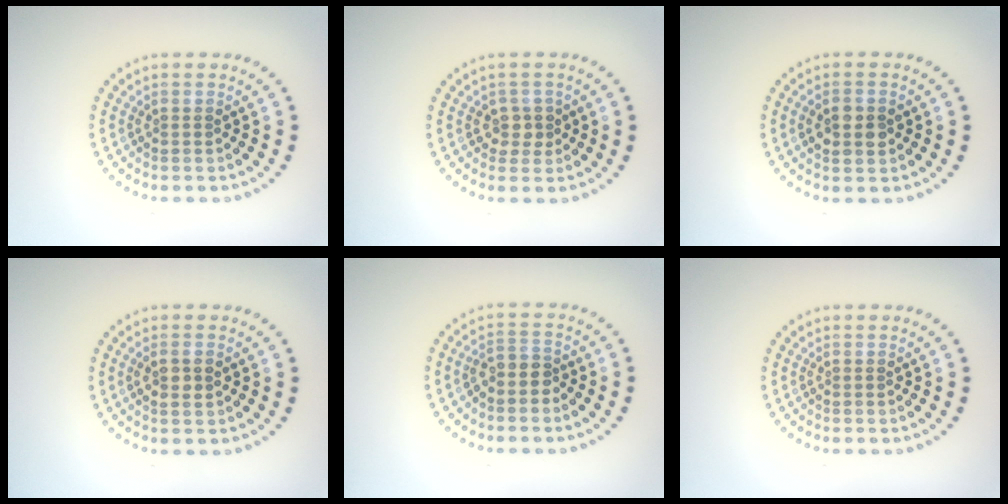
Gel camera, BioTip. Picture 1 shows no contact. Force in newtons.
{"total": 1.6, "press": 1.5, "slide": 0.7}
{"total": 2.9, "press": 2.9, "slide": 0.1}
{"total": 1.7, "press": 1.7, "slide": 0.4}
{"total": 2.0, "press": 1.7, "slide": 1.0}
{"total": 0.0}